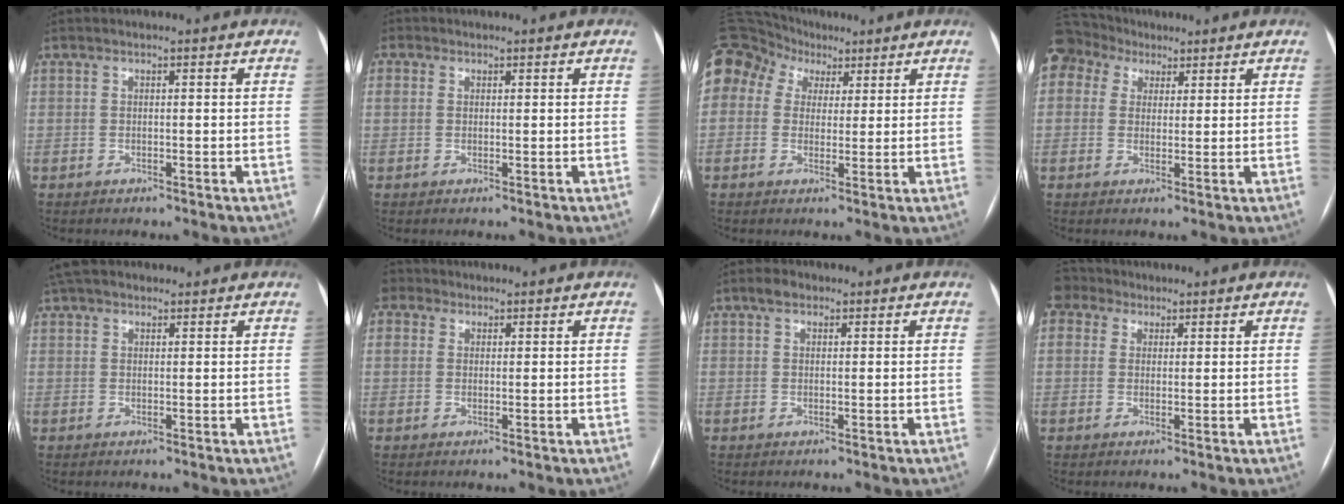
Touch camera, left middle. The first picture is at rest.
{"total": 2.3, "force": [0.8, 2.0, 0.8], "torque": [-0.019, 0.011, 0.015]}
{"total": 22.6, "force": [10.4, 17.7, 9.5], "torque": [-0.297, 0.121, 0.199]}
{"total": 9.4, "force": [5.6, 7.2, 2.4], "torque": [-0.065, 0.053, 0.107]}
{"total": 6.3, "force": [5.2, 2.5, 2.6], "torque": [-0.042, 0.041, 0.092]}
{"total": 4.0, "force": [1.8, 3.3, 1.3], "torque": [-0.038, 0.024, 0.037]}
{"total": 2.1, "force": [1.3, 1.2, 1.1], "torque": [-0.023, 0.015, 0.022]}
{"total": 4.6, "force": [3.0, 3.3, 1.0], "torque": [-0.029, 0.030, 0.060]}